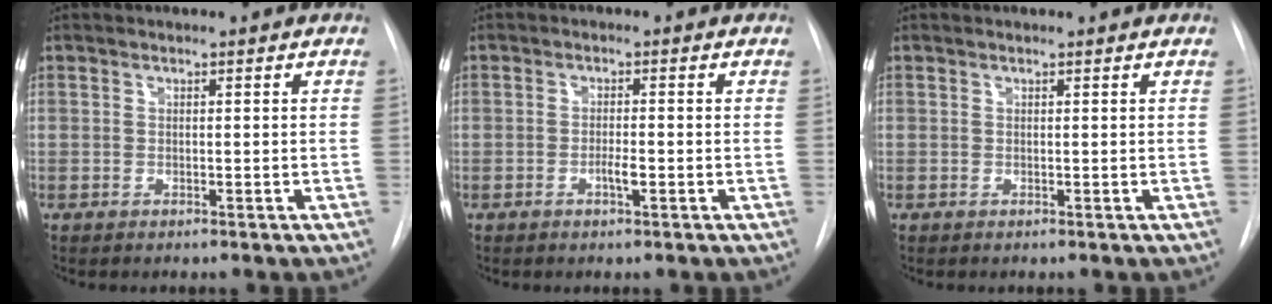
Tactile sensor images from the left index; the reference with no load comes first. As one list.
[{"total": 1.9, "force": [-0.8, 0.3, 1.7], "torque": [-0.030, -0.001, -0.014]}, {"total": 0.9, "force": [0.9, 0.1, 0.1], "torque": [-0.007, 0.007, 0.011]}]